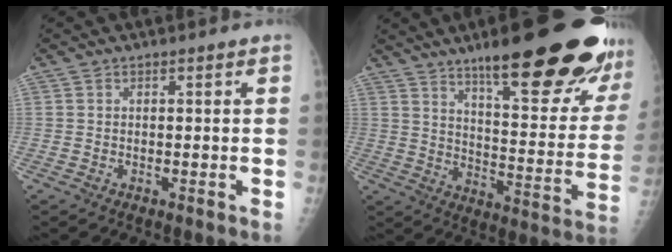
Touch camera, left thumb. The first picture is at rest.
{"total": 28.5, "force": [19.0, 6.0, 20.3], "torque": [-0.235, -0.082, 0.271]}